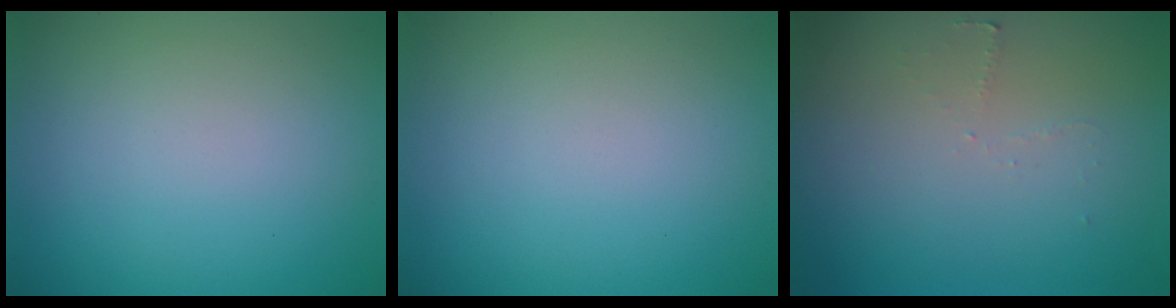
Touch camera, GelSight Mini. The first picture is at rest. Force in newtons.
{"total": 0.0}
{"total": 0.9, "press": 0.8, "slide": 0.3}